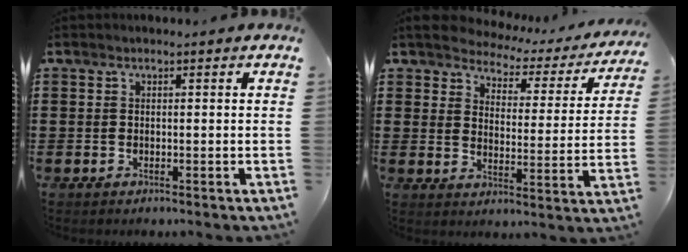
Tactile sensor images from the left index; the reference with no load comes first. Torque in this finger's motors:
{"motor_torque": [2.14, 0.00, 0.14, -0.04]}